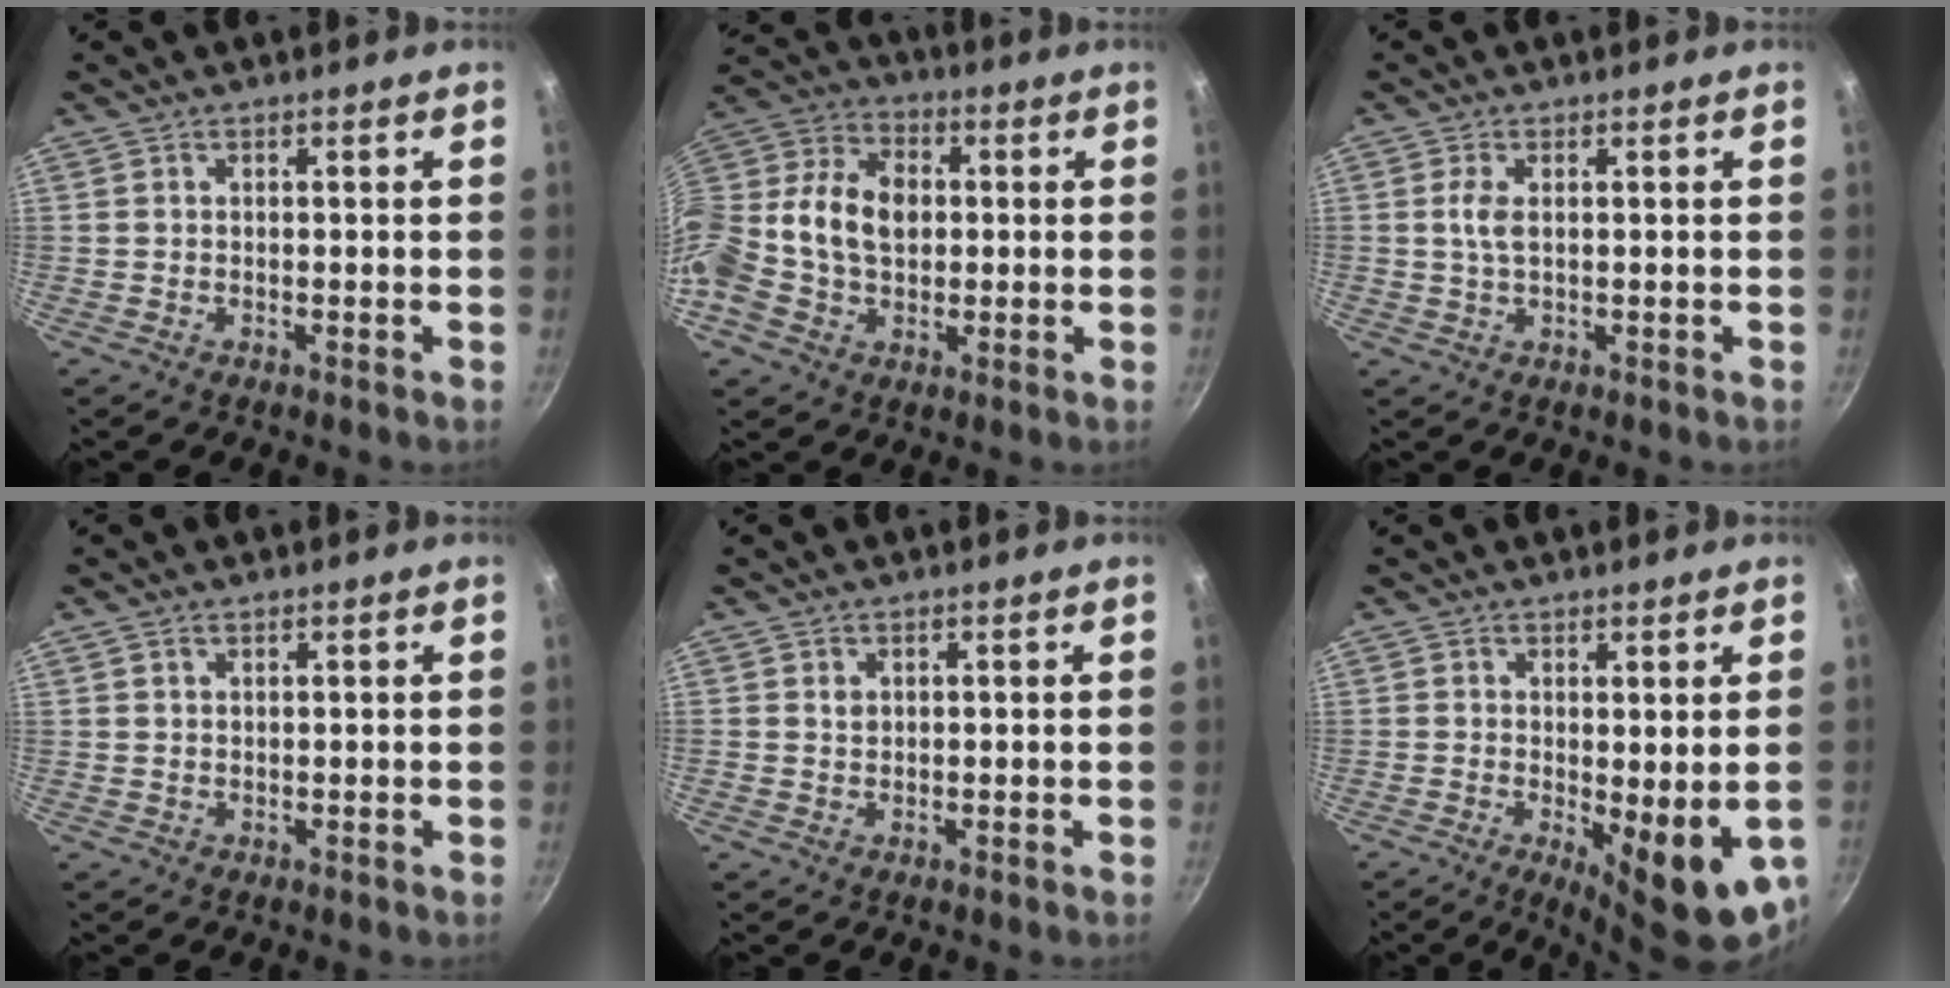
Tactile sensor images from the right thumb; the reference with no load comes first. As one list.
[{"total": 19.2, "force": [0.0, 14.2, 12.9], "torque": [-0.247, 0.043, -0.016]}, {"total": 2.8, "force": [0.4, 1.3, 2.4], "torque": [-0.053, 0.002, 0.007]}, {"total": 1.2, "force": [0.8, 0.7, 0.6], "torque": [-0.008, -0.001, 0.015]}, {"total": 1.1, "force": [0.5, 0.9, 0.3], "torque": [-0.002, -0.002, 0.006]}, {"total": 10.1, "force": [-1.6, 3.1, 9.5], "torque": [-0.111, -0.010, -0.008]}]